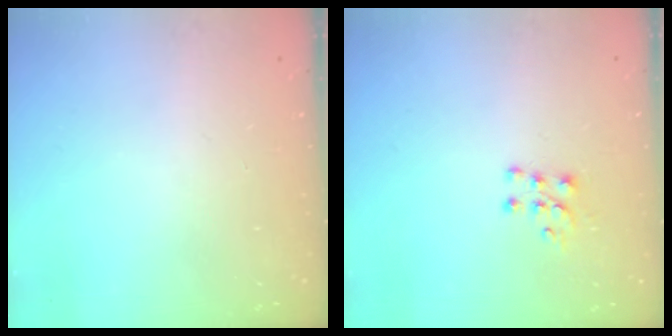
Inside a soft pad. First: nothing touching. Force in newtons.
{"total": 6.5, "press": 6.4, "slide": 0.7}